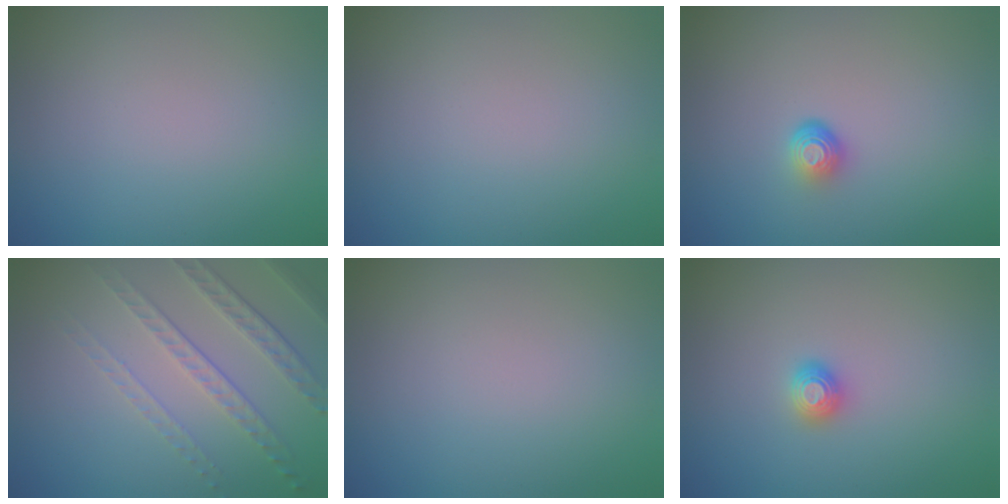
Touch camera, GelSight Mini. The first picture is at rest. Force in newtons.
{"total": 0.0}
{"total": 1.7, "press": 1.1, "slide": 1.3}
{"total": 4.6, "press": 3.1, "slide": 3.4}
{"total": 0.0}
{"total": 1.1, "press": 1.1, "slide": 0.1}